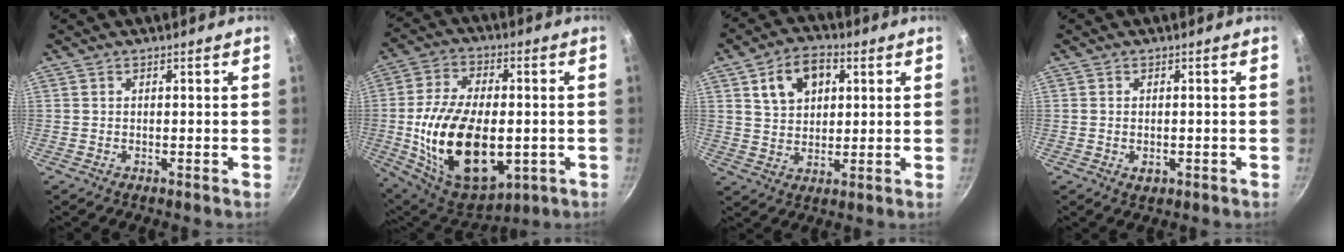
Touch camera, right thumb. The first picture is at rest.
{"total": 24.1, "force": [-3.4, 13.9, 19.4], "torque": [-0.338, 0.006, -0.040]}
{"total": 10.2, "force": [3.6, 7.0, 6.4], "torque": [-0.084, 0.003, 0.061]}
{"total": 2.2, "force": [-0.6, 1.5, 1.6], "torque": [-0.024, -0.003, -0.008]}